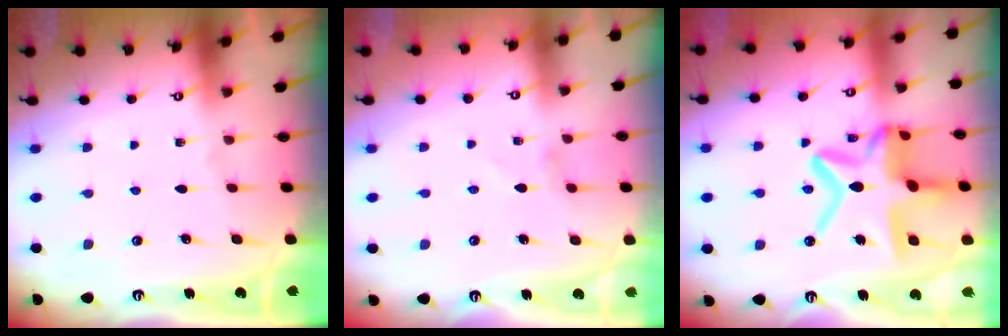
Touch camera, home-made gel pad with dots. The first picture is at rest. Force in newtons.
{"total": 0.0}
{"total": 19.4, "press": 19.4, "slide": 1.8}